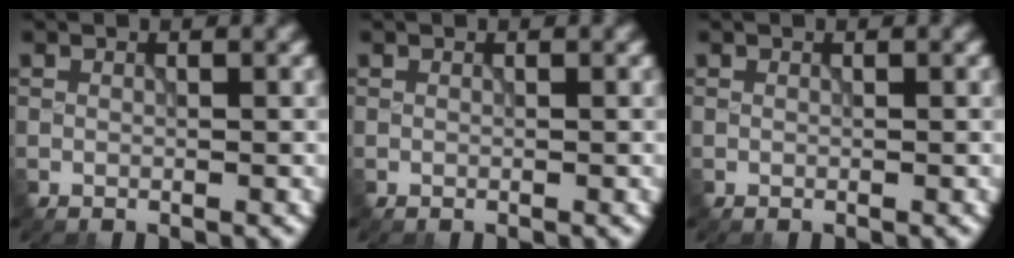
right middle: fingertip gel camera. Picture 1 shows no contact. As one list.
[{"total": 0.0}, {"total": 0.0}]